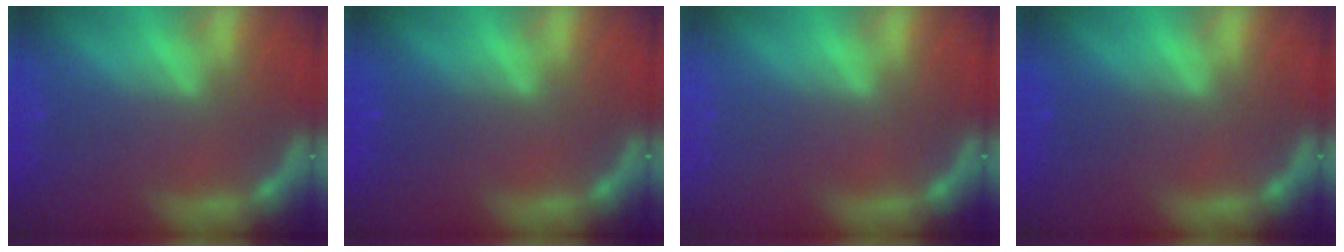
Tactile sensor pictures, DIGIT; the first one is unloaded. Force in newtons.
{"total": 1.5}
{"total": 0.0}
{"total": 1.0}